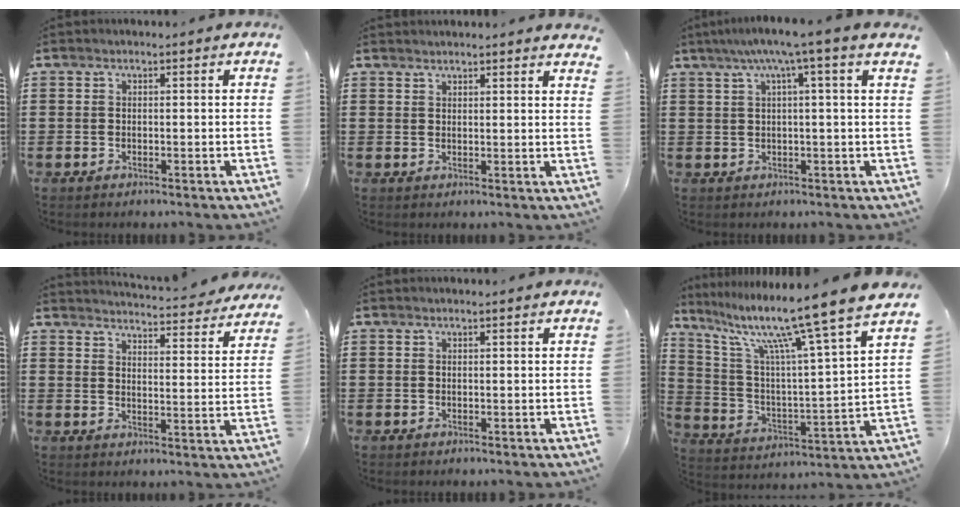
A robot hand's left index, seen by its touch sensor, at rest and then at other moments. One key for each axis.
{"total": 2.1, "fx": 2.1, "fy": 0.0, "fz": 0.0, "tx": -0.004, "ty": -0.003, "tz": 0.041}
{"total": 5.2, "fx": 2.6, "fy": -0.8, "fz": 4.4, "tx": -0.091, "ty": -0.003, "tz": 0.041}
{"total": 4.4, "fx": 4.3, "fy": -0.4, "fz": 0.6, "tx": -0.016, "ty": -0.039, "tz": 0.070}
{"total": 0.0}
{"total": 12.5, "fx": 9.9, "fy": -1.1, "fz": 7.6, "tx": -0.174, "ty": -0.073, "tz": 0.153}